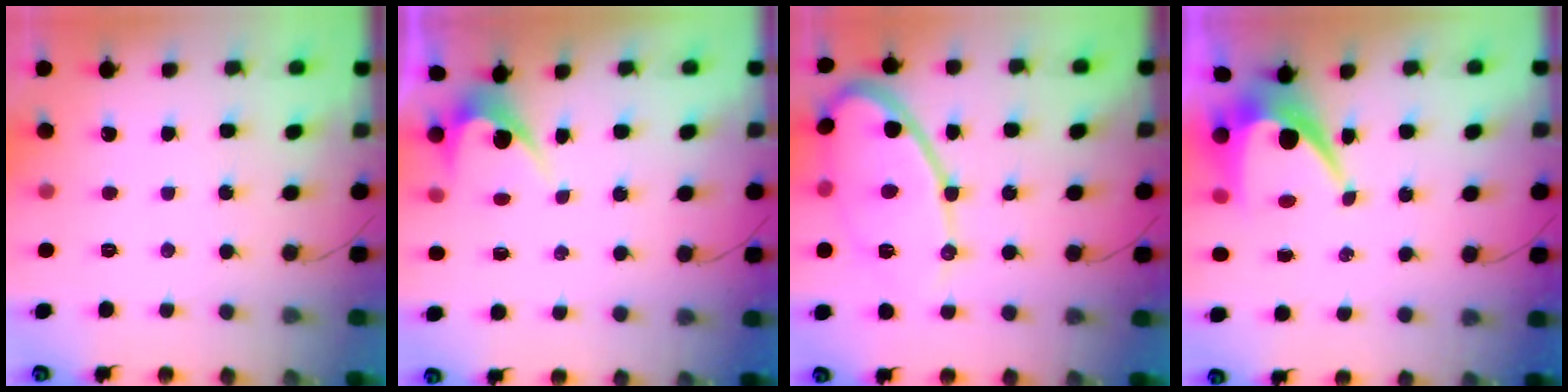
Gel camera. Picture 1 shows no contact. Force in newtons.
{"total": 2.8, "press": 2.8, "slide": 0.2}
{"total": 14.2, "press": 14.2, "slide": 0.7}
{"total": 7.6, "press": 7.5, "slide": 0.7}